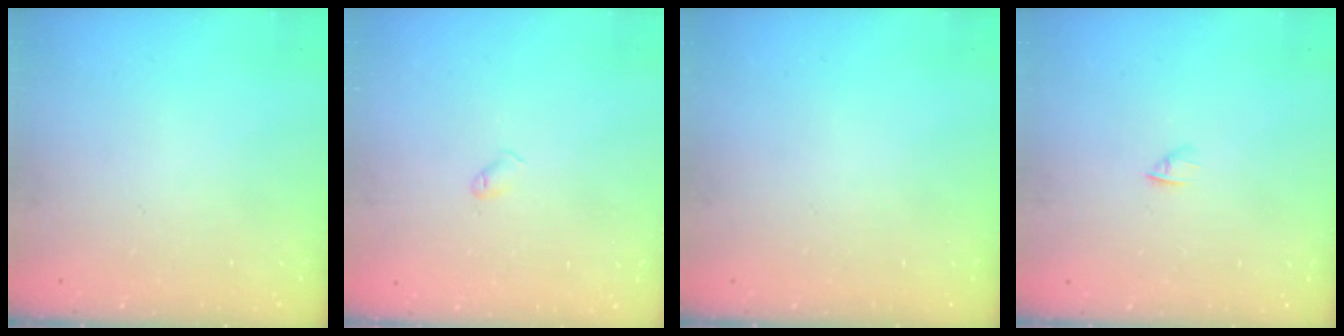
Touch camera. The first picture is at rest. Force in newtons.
{"total": 3.1, "press": 3.0, "slide": 0.4}
{"total": 0.0}
{"total": 1.6, "press": 1.5, "slide": 0.4}